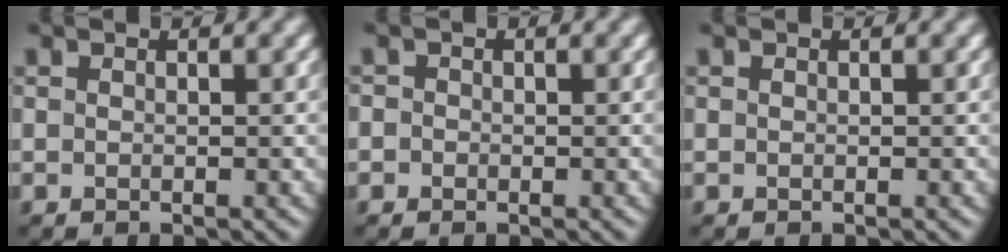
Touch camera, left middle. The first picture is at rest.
{"total": 1.0, "force": [-0.3, 0.9, 0.0], "torque": [0.019, 0.004, -0.019]}
{"total": 0.0}